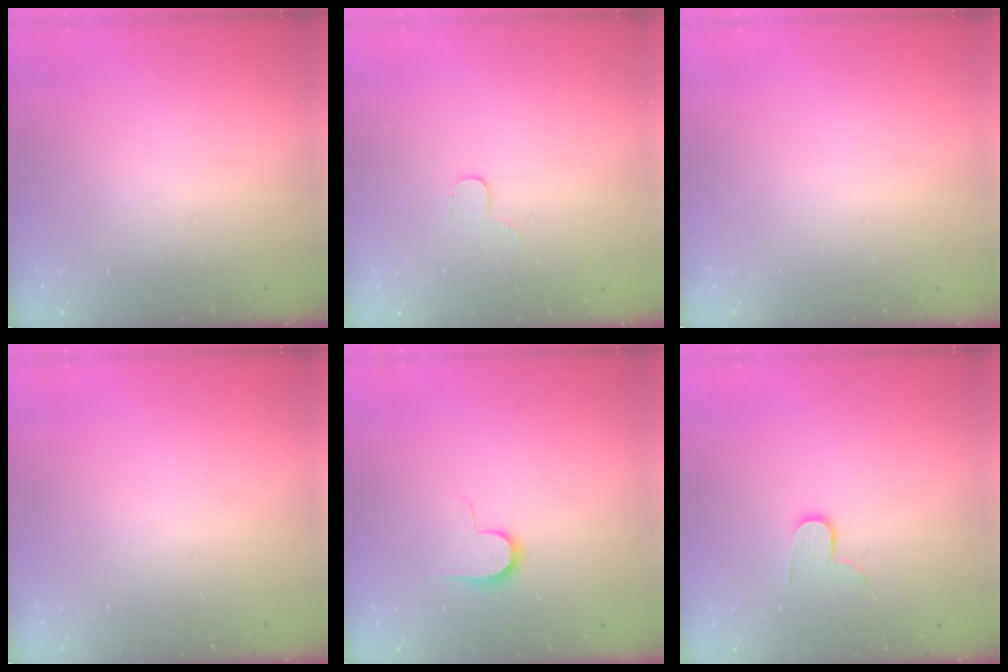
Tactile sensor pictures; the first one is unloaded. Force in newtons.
{"total": 3.5, "press": 3.5, "slide": 0.4}
{"total": 0.0}
{"total": 0.0}
{"total": 7.1, "press": 7.1, "slide": 0.7}
{"total": 7.6, "press": 7.6, "slide": 0.6}